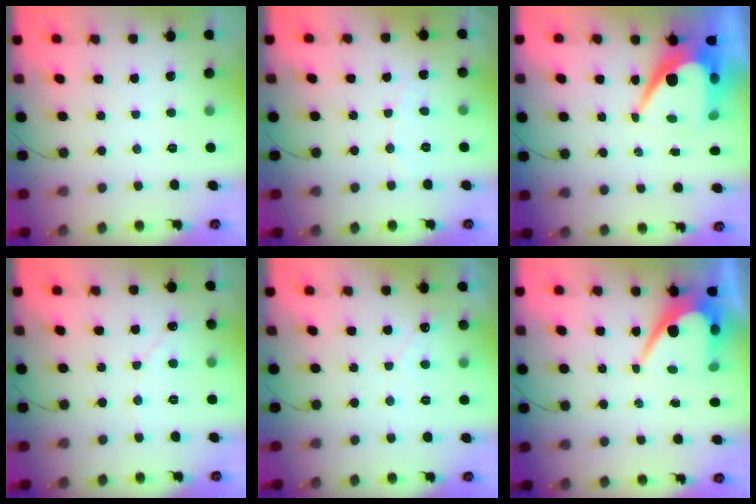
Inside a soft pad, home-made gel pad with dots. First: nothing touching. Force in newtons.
{"total": 3.0, "press": 3.0, "slide": 0.3}
{"total": 12.2, "press": 12.2, "slide": 0.7}
{"total": 3.4, "press": 3.4, "slide": 0.4}
{"total": 2.2, "press": 2.2, "slide": 0.1}
{"total": 10.3, "press": 10.2, "slide": 0.6}